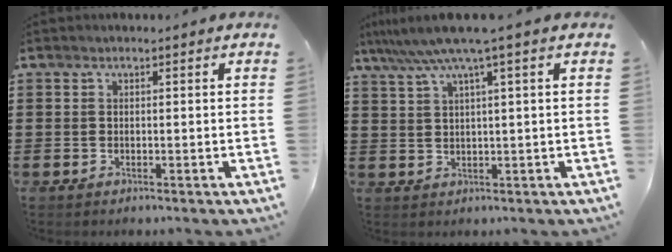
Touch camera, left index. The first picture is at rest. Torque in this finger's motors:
{"motor_torque": [0.45, -0.89, 0.36, 0.21]}